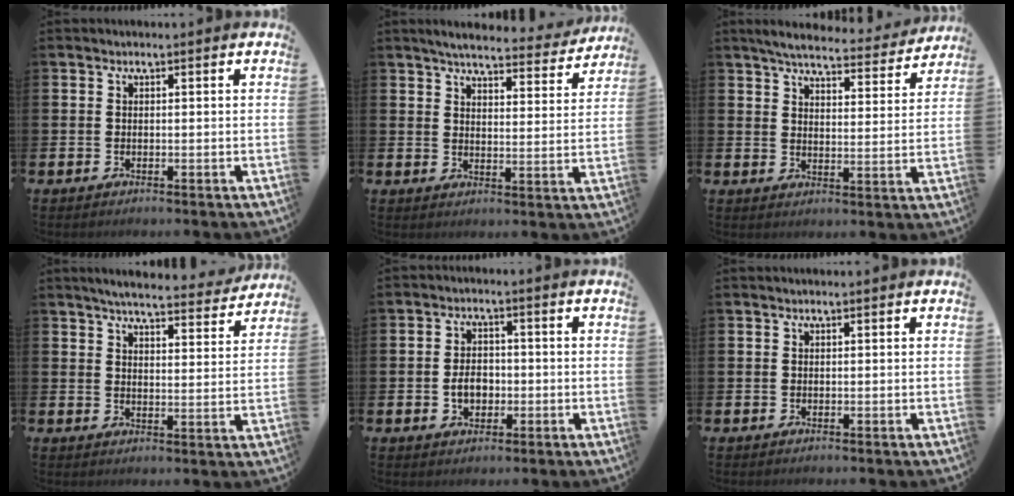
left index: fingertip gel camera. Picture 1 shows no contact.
{"total": 5.1, "force": [4.8, 0.7, 1.6], "torque": [-0.032, -0.034, 0.077]}
{"total": 5.8, "force": [5.4, 0.8, 1.8], "torque": [-0.039, -0.037, 0.089]}
{"total": 5.5, "force": [5.3, 0.4, 1.5], "torque": [-0.032, -0.036, 0.088]}
{"total": 3.6, "force": [-0.8, 2.7, 2.3], "torque": [-0.023, -0.004, -0.023]}
{"total": 0.0}